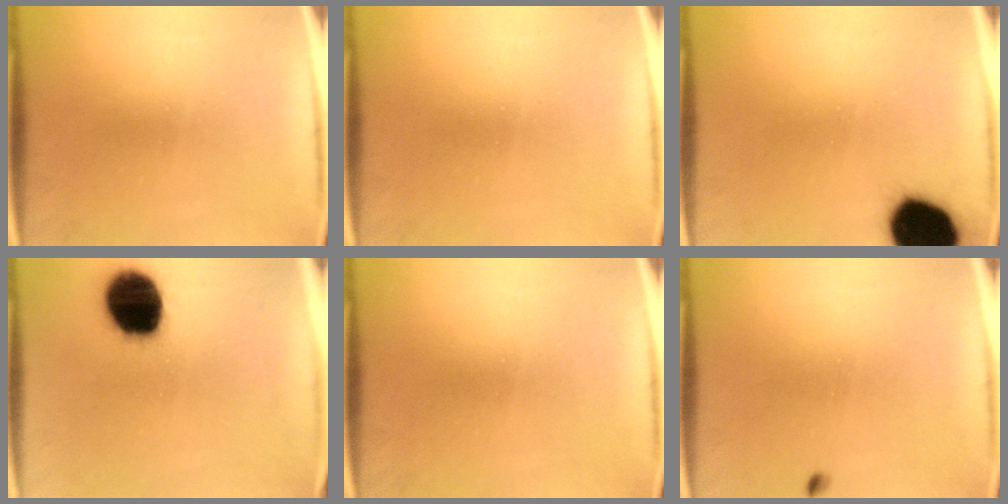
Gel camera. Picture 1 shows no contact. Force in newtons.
{"total": 0.0}
{"total": 18.0}
{"total": 19.2}
{"total": 0.0}
{"total": 0.6}